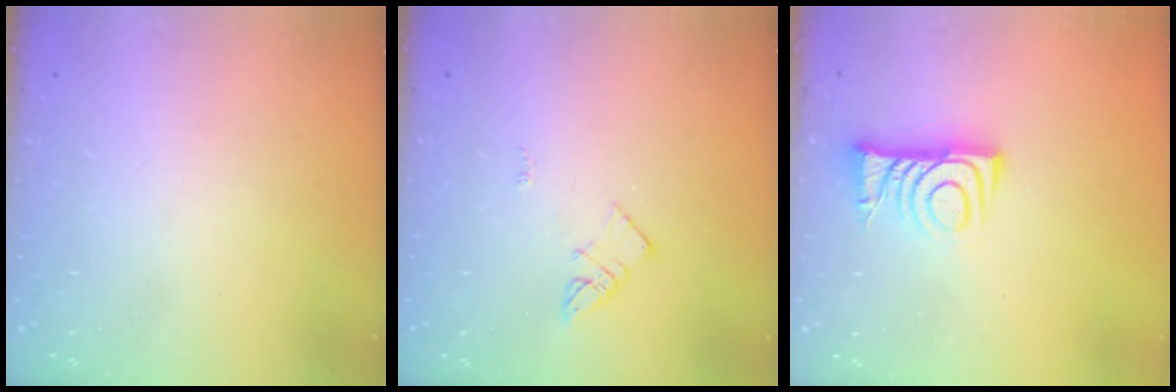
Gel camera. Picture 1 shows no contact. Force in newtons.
{"total": 3.9, "press": 3.9, "slide": 0.3}
{"total": 7.6, "press": 7.6, "slide": 0.7}